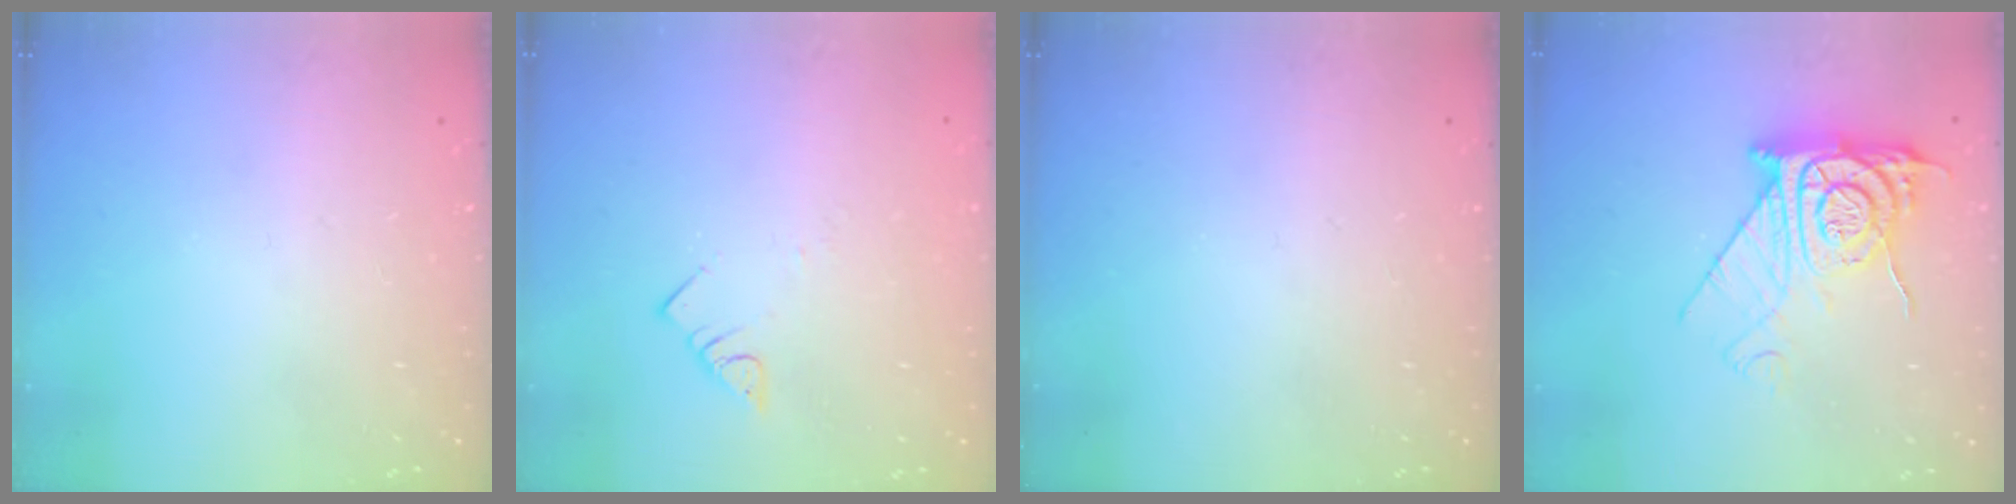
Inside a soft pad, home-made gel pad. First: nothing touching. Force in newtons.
{"total": 2.8, "press": 2.8, "slide": 0.2}
{"total": 0.0}
{"total": 12.3, "press": 12.3, "slide": 1.2}